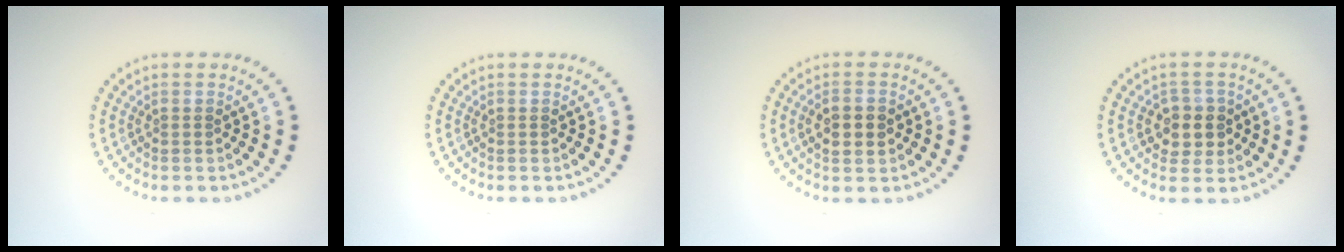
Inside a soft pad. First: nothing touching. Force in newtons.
{"total": 0.0}
{"total": 2.6, "press": 2.6, "slide": 0.1}
{"total": 2.8, "press": 2.7, "slide": 0.9}